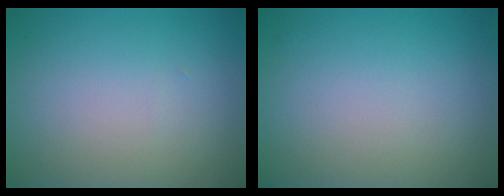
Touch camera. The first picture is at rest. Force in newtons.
{"total": 0.0}